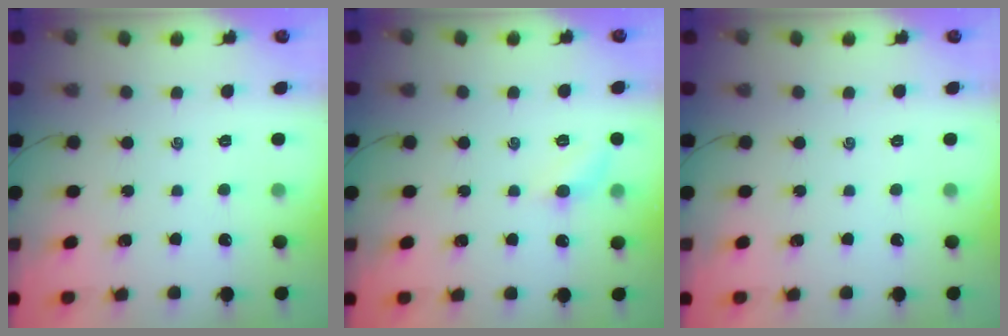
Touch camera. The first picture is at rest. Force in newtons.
{"total": 5.6, "press": 5.4, "slide": 1.1}
{"total": 0.0}